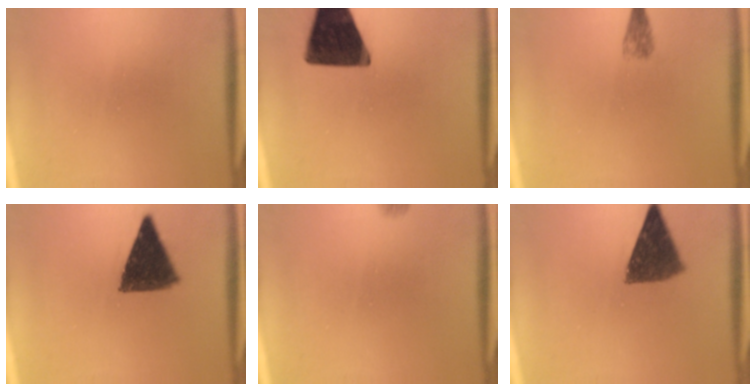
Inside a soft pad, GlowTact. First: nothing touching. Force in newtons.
{"total": 16.0}
{"total": 1.4}
{"total": 9.1}
{"total": 1.3}
{"total": 9.7}